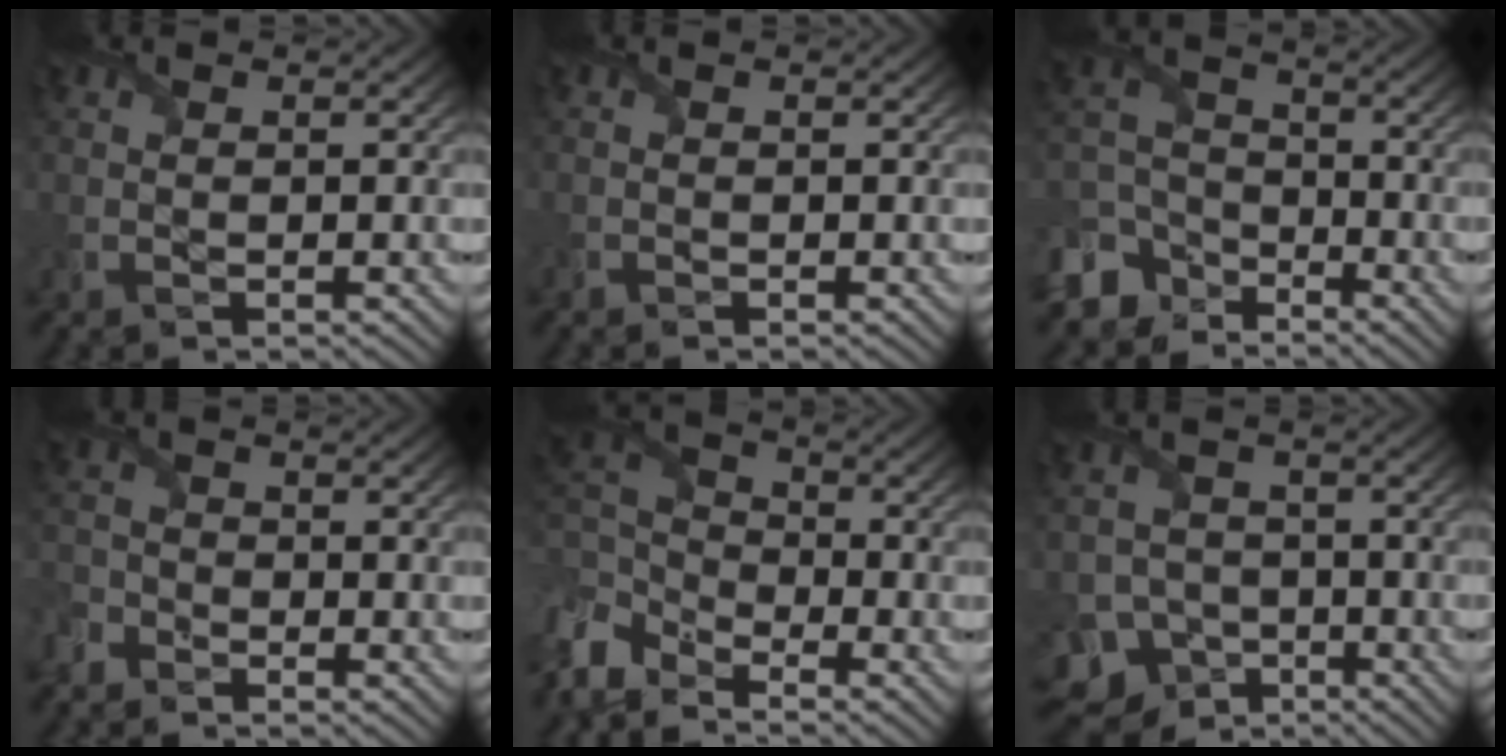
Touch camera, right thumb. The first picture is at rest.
{"total": 0.0}
{"total": 8.8, "force": [-6.2, 5.5, 2.8], "torque": [-0.078, -0.013, -0.137]}
{"total": 2.7, "force": [-2.2, 1.5, 0.6], "torque": [-0.022, -0.006, -0.062]}
{"total": 8.4, "force": [-5.8, 4.5, 4.1], "torque": [-0.113, -0.025, -0.126]}
{"total": 10.3, "force": [-6.3, 7.7, 2.9], "torque": [-0.070, -0.035, -0.107]}